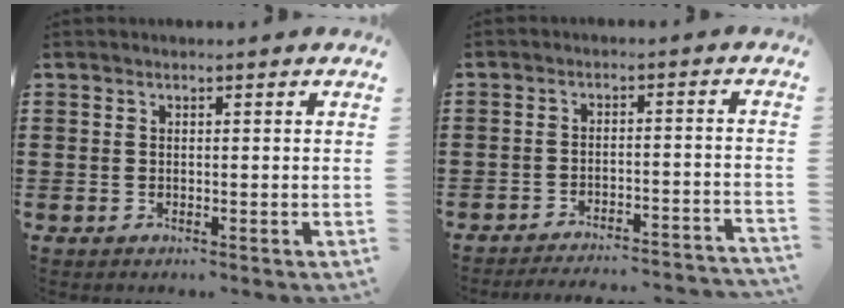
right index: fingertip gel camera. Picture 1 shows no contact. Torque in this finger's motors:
{"motor_torque": [1.09, 1.05, 0.20, 0.05]}